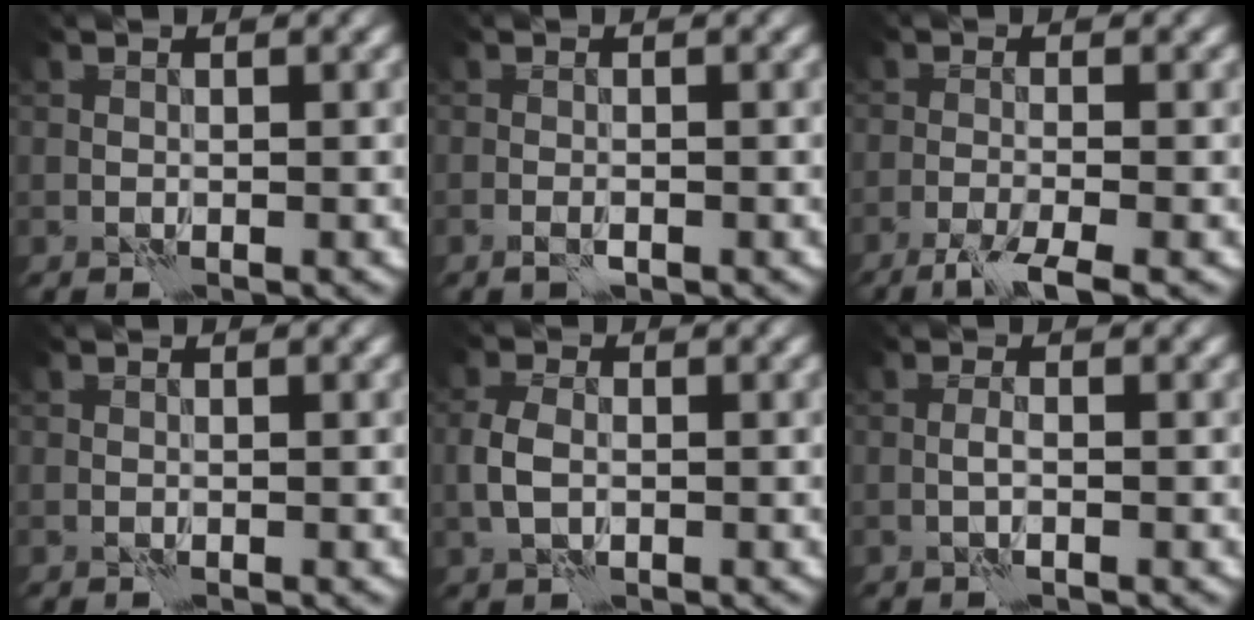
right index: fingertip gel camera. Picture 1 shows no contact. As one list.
[{"total": 0.9, "force": [-0.5, 0.3, 0.7], "torque": [-0.017, -0.002, -0.011]}, {"total": 4.1, "force": [-2.9, 0.5, 2.9], "torque": [-0.055, -0.004, -0.060]}, {"total": 0.0}, {"total": 2.7, "force": [-0.4, 1.8, 2.0], "torque": [-0.048, 0.000, -0.013]}, {"total": 0.9, "force": [-0.3, 0.0, 0.8], "torque": [-0.021, 0.002, -0.009]}]